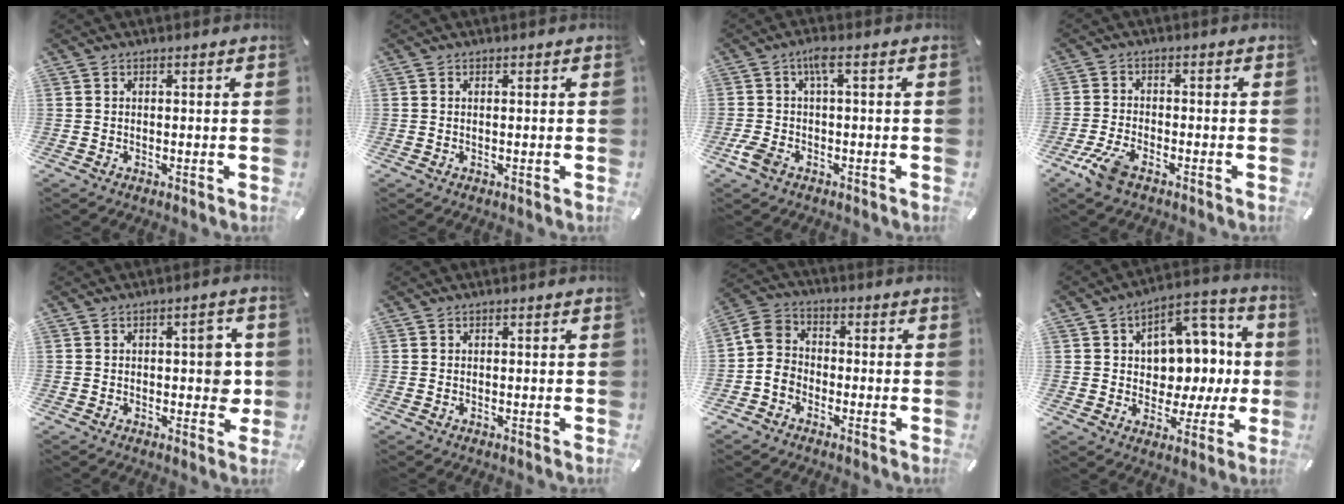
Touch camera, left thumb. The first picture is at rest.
{"total": 0.0}
{"total": 5.2, "force": [-1.0, 1.9, 4.7], "torque": [-0.106, 0.006, -0.024]}
{"total": 5.9, "force": [-3.5, 2.4, 4.0], "torque": [-0.103, 0.002, -0.069]}
{"total": 6.5, "force": [0.3, 3.5, 5.5], "torque": [-0.052, -0.003, -0.005]}
{"total": 0.0}
{"total": 6.3, "force": [-2.9, 5.3, 1.9], "torque": [-0.042, 0.026, -0.053]}
{"total": 10.8, "force": [1.4, 9.2, 5.5], "torque": [-0.054, -0.028, 0.033]}